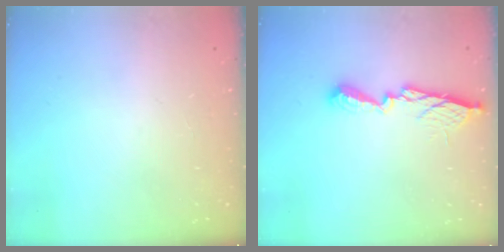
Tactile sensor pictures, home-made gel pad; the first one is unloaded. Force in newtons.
{"total": 10.6, "press": 10.6, "slide": 0.6}